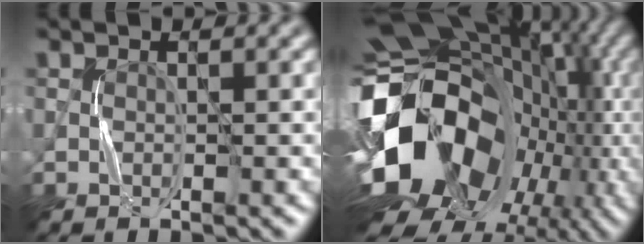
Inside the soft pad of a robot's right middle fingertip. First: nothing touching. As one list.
[{"total": 17.9, "force": [-4.3, 12.6, 11.9], "torque": [-0.248, -0.034, -0.061]}]